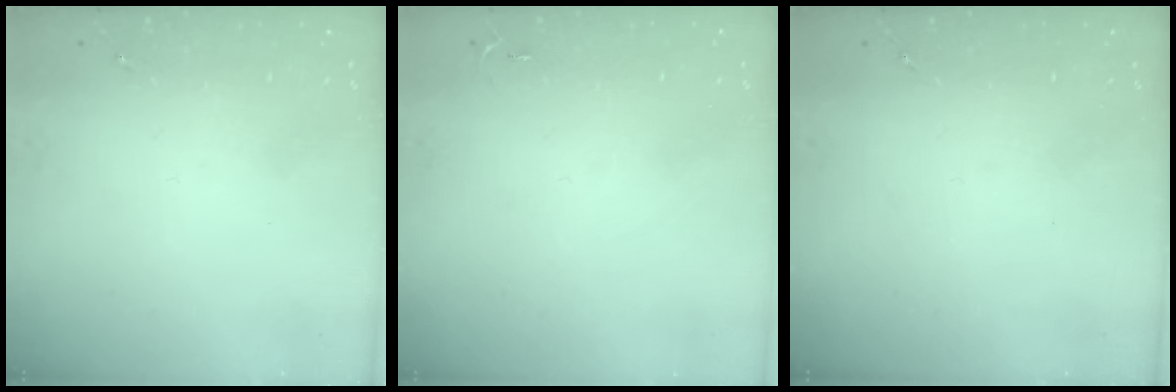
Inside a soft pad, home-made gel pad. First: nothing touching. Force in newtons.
{"total": 2.6, "press": 2.6, "slide": 0.4}
{"total": 0.0}